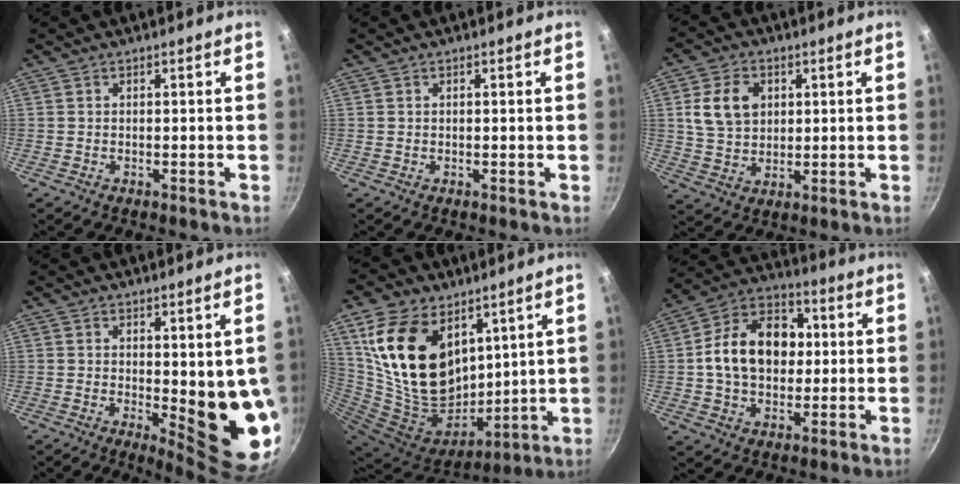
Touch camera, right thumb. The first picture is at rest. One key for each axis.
{"total": 0.0}
{"total": 9.4, "fx": 2.4, "fy": 7.0, "fz": 5.8, "tx": -0.086, "ty": 0.000, "tz": 0.044}
{"total": 11.4, "fx": 0.4, "fy": 3.6, "fz": 10.8, "tx": -0.109, "ty": -0.034, "tz": 0.014}
{"total": 25.5, "fx": 11.2, "fy": 16.5, "fz": 16.0, "tx": -0.301, "ty": -0.060, "tz": 0.220}
{"total": 16.6, "fx": 1.2, "fy": 12.1, "fz": 11.3, "tx": -0.153, "ty": 0.026, "tz": 0.003}